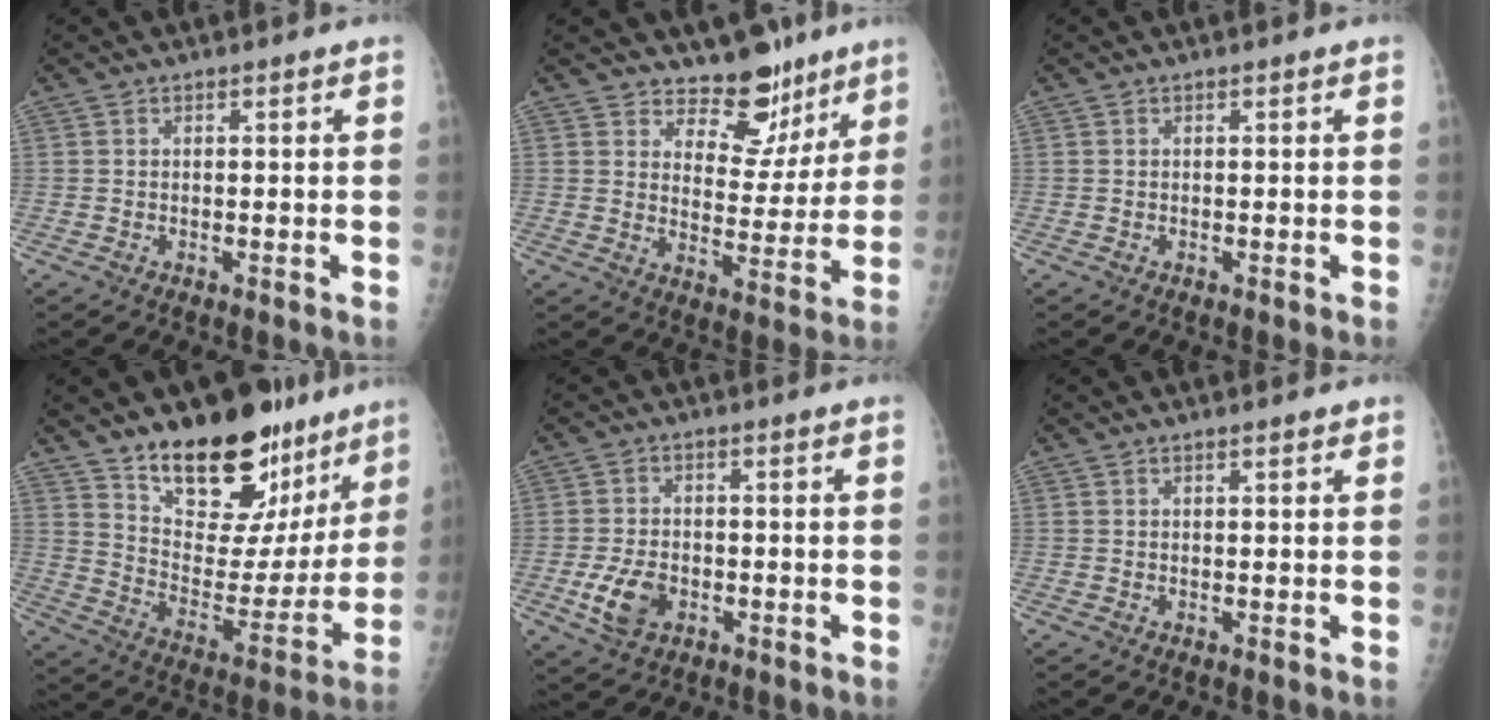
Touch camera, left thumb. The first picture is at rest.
{"total": 10.3, "force": [8.2, 5.5, 2.8], "torque": [0.003, -0.060, 0.127]}
{"total": 0.0}
{"total": 25.8, "force": [18.0, 12.6, 13.5], "torque": [-0.152, -0.097, 0.284]}
{"total": 6.5, "force": [-2.0, 4.3, 4.4], "torque": [-0.080, 0.002, -0.033]}
{"total": 1.2, "force": [0.8, 0.3, 0.8], "torque": [-0.010, -0.002, 0.012]}